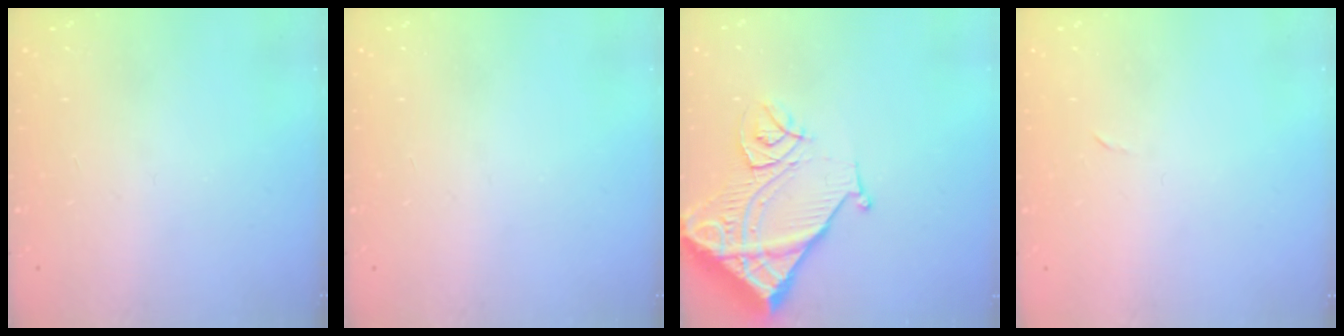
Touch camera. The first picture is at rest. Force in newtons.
{"total": 0.0}
{"total": 15.0, "press": 14.9, "slide": 1.9}
{"total": 2.3, "press": 2.3, "slide": 0.4}